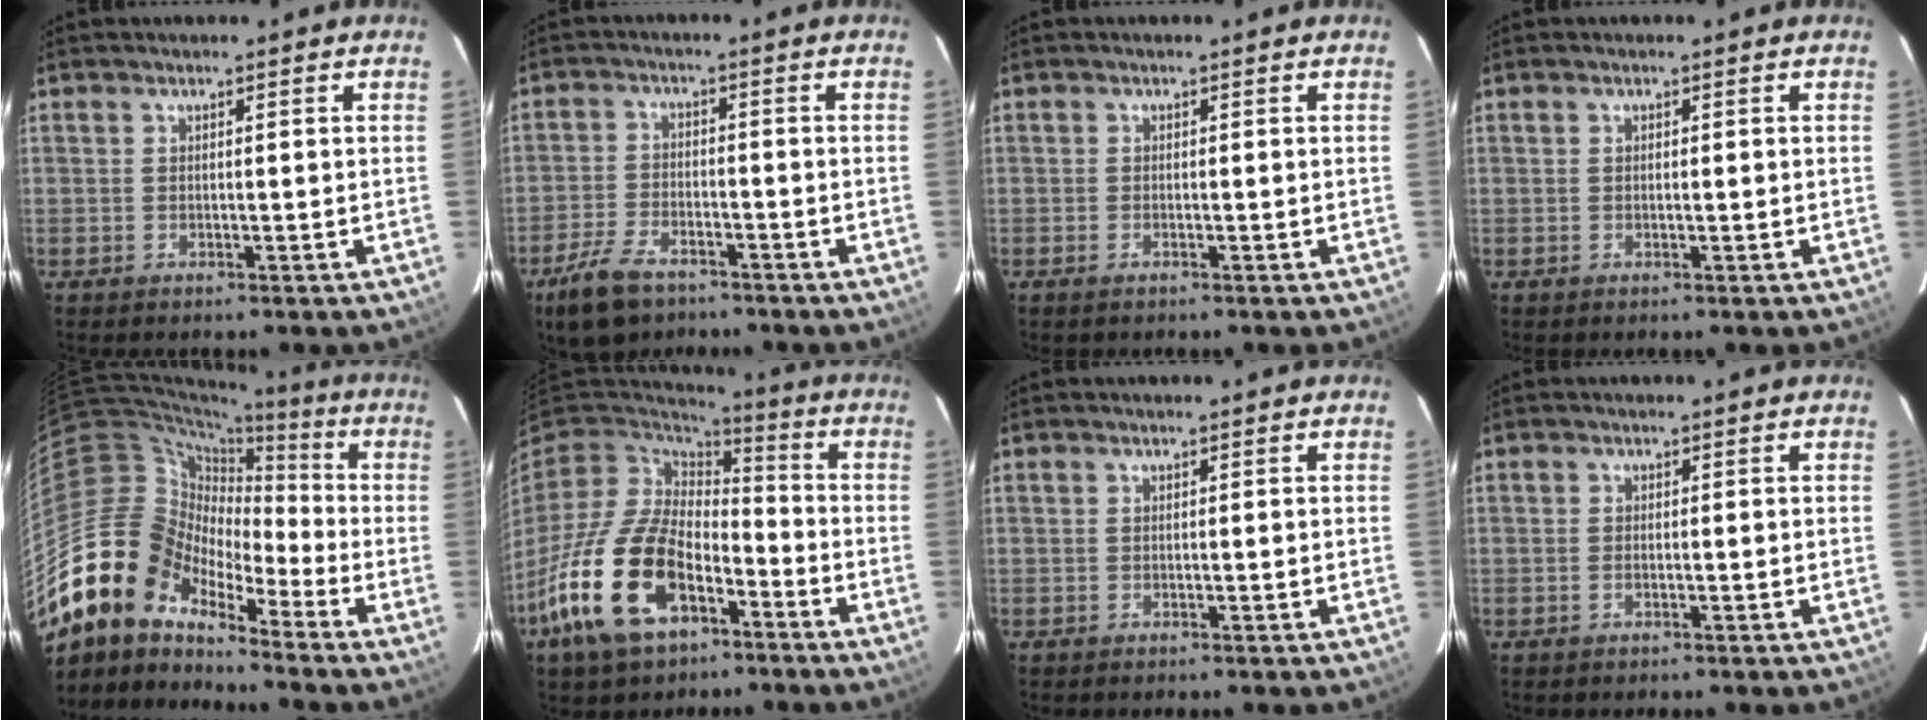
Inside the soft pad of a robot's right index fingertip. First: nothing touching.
{"total": 9.0, "force": [-6.3, 4.5, 4.6], "torque": [-0.125, -0.003, -0.117]}
{"total": 0.9, "force": [-0.6, 0.4, 0.5], "torque": [-0.011, -0.001, -0.013]}
{"total": 0.5, "force": [0.0, 0.2, 0.5], "torque": [-0.009, 0.003, -0.001]}
{"total": 16.7, "force": [-12.8, 8.7, 6.5], "torque": [-0.124, 0.009, -0.252]}
{"total": 20.6, "force": [-9.9, 11.9, 13.6], "torque": [-0.303, -0.013, -0.181]}
{"total": 0.0}
{"total": 0.8, "force": [-0.3, 0.4, 0.6], "torque": [-0.014, 0.000, -0.007]}